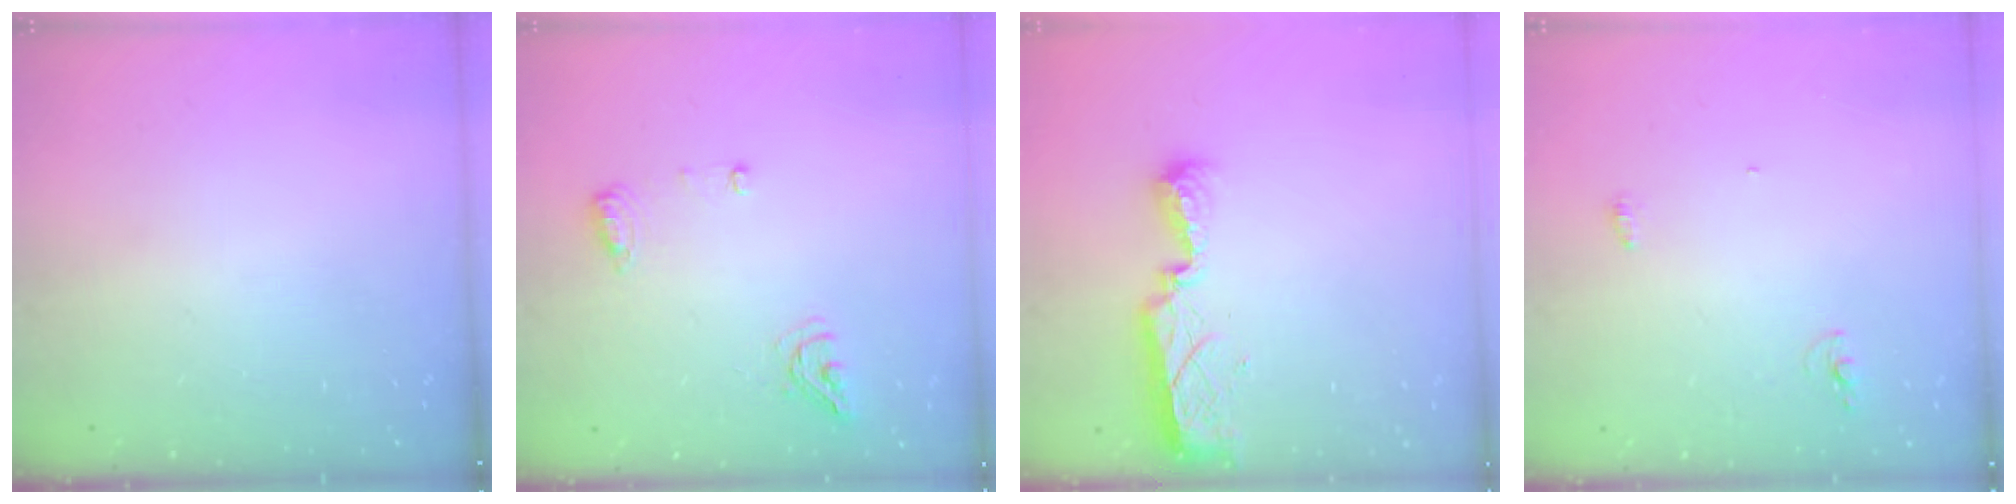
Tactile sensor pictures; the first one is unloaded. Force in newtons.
{"total": 7.4, "press": 7.4, "slide": 1.0}
{"total": 8.2, "press": 8.2, "slide": 0.4}
{"total": 7.7, "press": 4.3, "slide": 6.3}